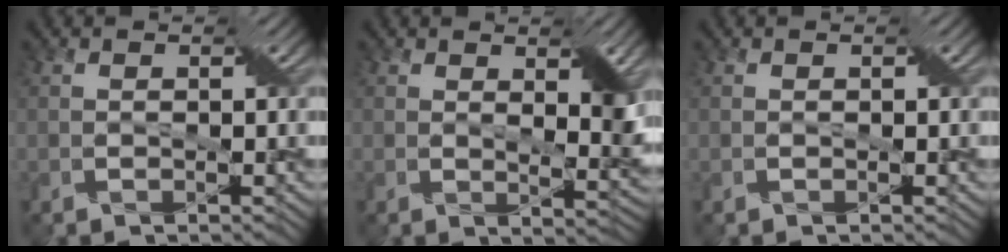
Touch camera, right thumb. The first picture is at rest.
{"total": 4.2, "force": [1.8, 1.5, 3.5], "torque": [-0.054, -0.007, 0.033]}
{"total": 0.0}